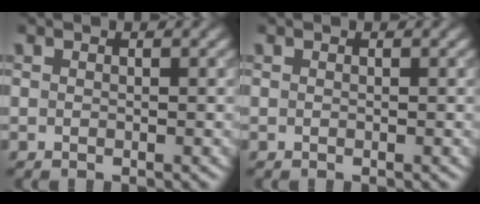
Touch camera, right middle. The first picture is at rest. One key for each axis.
{"total": 0.0}